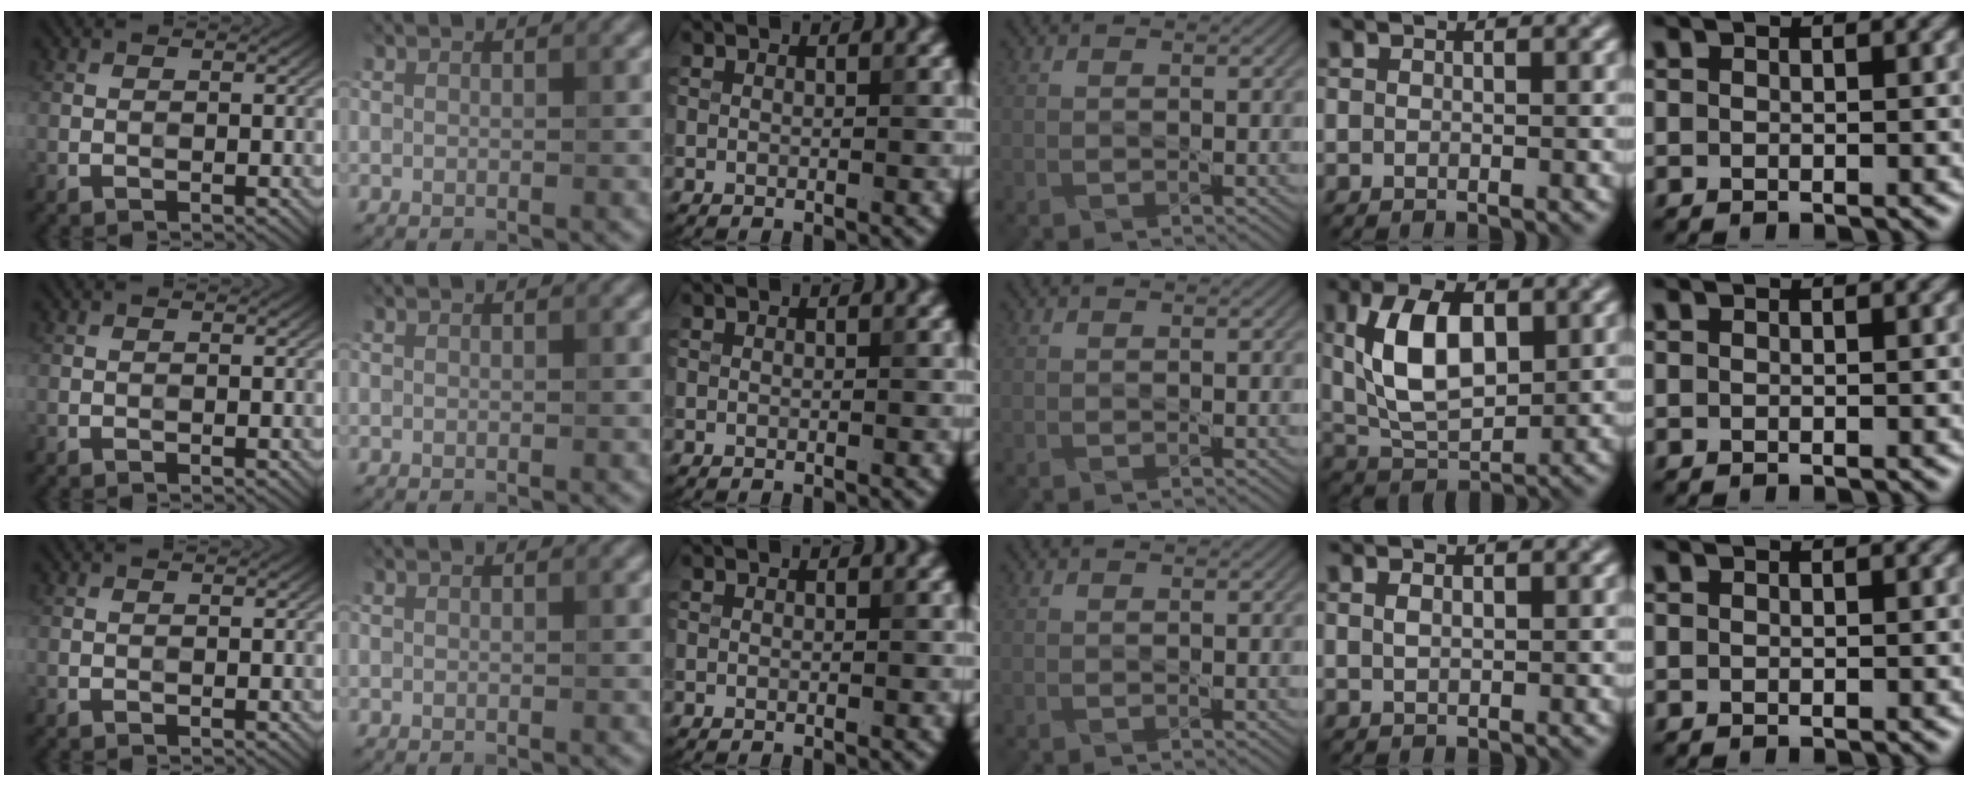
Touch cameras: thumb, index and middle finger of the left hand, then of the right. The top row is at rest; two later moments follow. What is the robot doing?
{"motion": "dispense", "object": "soap dispenser"}